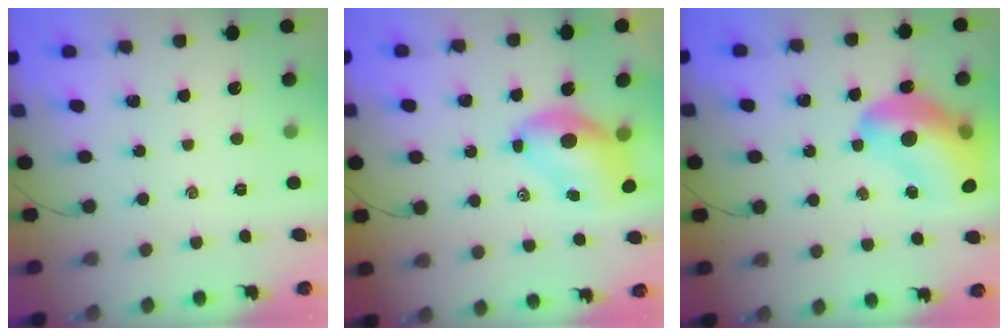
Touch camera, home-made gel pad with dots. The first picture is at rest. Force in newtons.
{"total": 8.4, "press": 8.1, "slide": 2.0}
{"total": 18.4, "press": 17.6, "slide": 5.4}